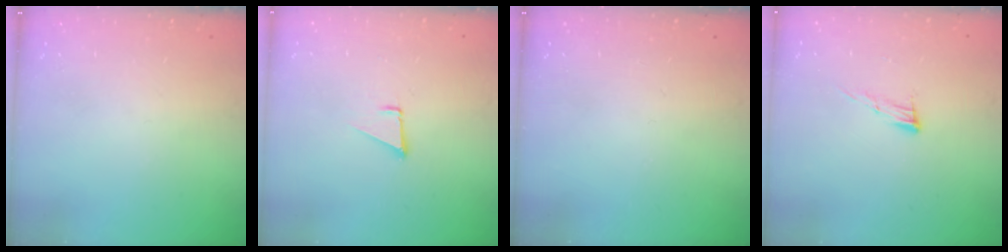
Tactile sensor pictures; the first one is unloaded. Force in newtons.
{"total": 1.6, "press": 1.5, "slide": 0.1}
{"total": 0.0}
{"total": 8.1, "press": 7.9, "slide": 1.6}